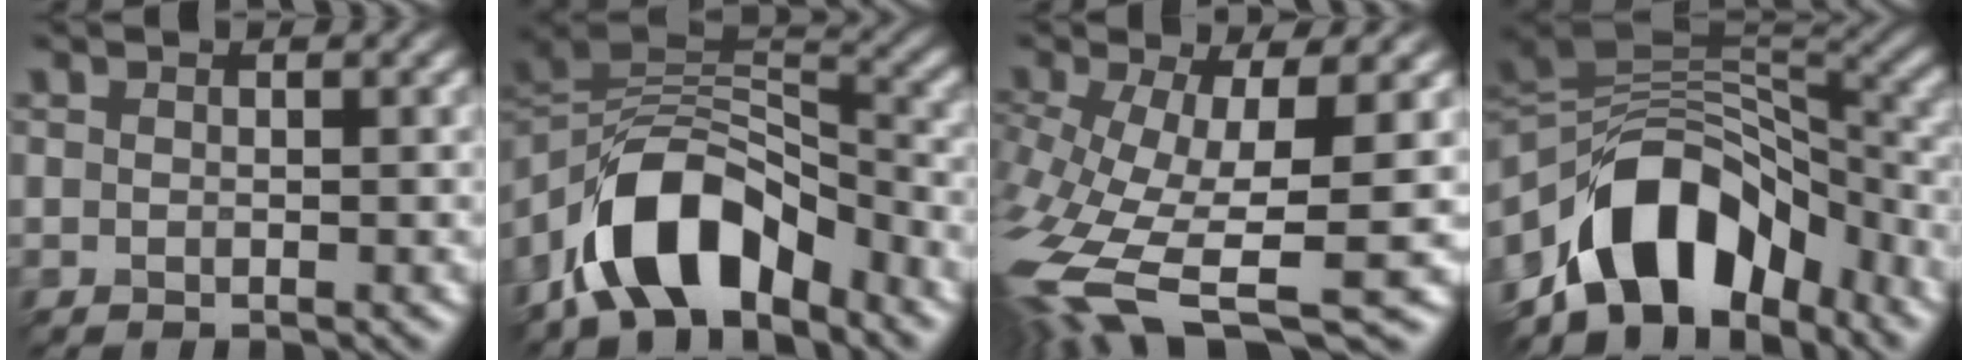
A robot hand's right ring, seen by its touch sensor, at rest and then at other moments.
{"total": 8.9, "force": [-6.6, 3.7, 4.8], "torque": [-0.100, 0.013, -0.098]}
{"total": 11.1, "force": [-5.2, 2.9, 9.3], "torque": [-0.246, -0.032, -0.046]}
{"total": 9.7, "force": [-6.4, 5.3, 4.9], "torque": [-0.096, 0.018, -0.093]}